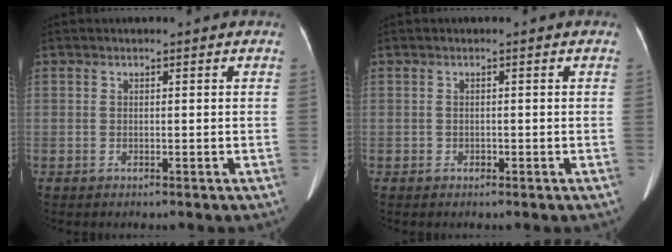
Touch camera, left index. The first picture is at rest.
{"total": 0.7, "force": [-0.6, 0.3, 0.0], "torque": [-0.005, -0.004, -0.009]}